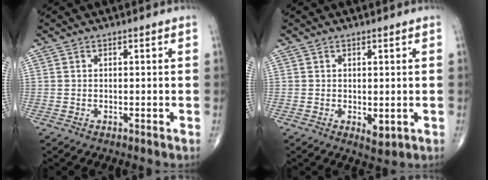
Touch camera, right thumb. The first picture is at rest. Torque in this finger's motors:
{"motor_torque": [2.56, 2.43, 0.13, -0.35, -0.03]}